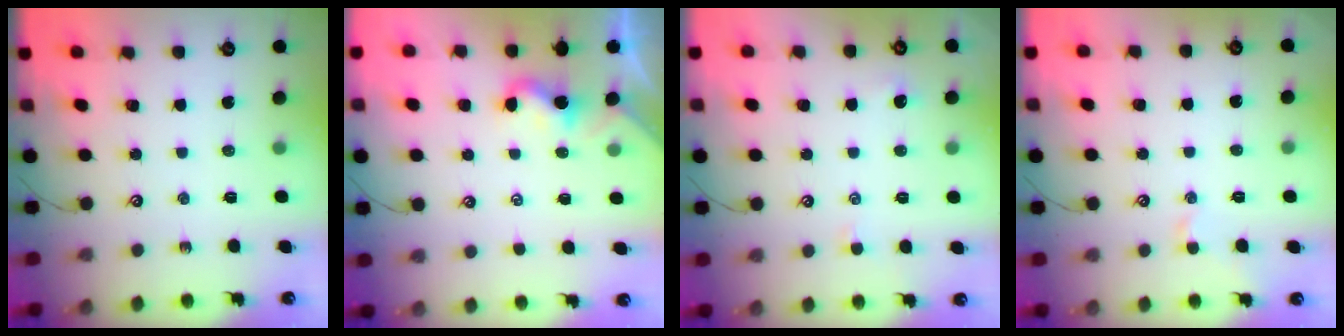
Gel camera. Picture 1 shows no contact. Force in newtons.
{"total": 1.8, "press": 1.8, "slide": 0.3}
{"total": 1.8, "press": 1.7, "slide": 0.4}
{"total": 0.5, "press": 0.4, "slide": 0.4}